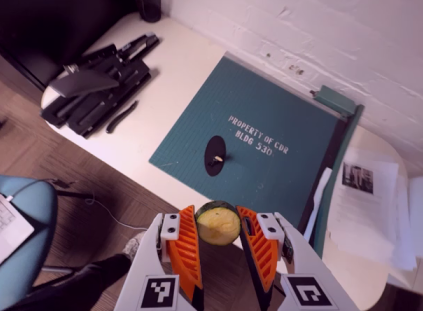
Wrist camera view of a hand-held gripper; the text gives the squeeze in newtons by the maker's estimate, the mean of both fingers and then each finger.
{"total": 9.6, "left": 9.3, "right": 10.0}